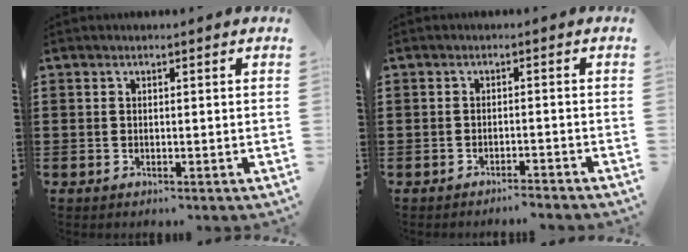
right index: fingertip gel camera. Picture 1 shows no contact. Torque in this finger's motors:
{"motor_torque": [-1.59, -0.55, -0.89, -0.21]}